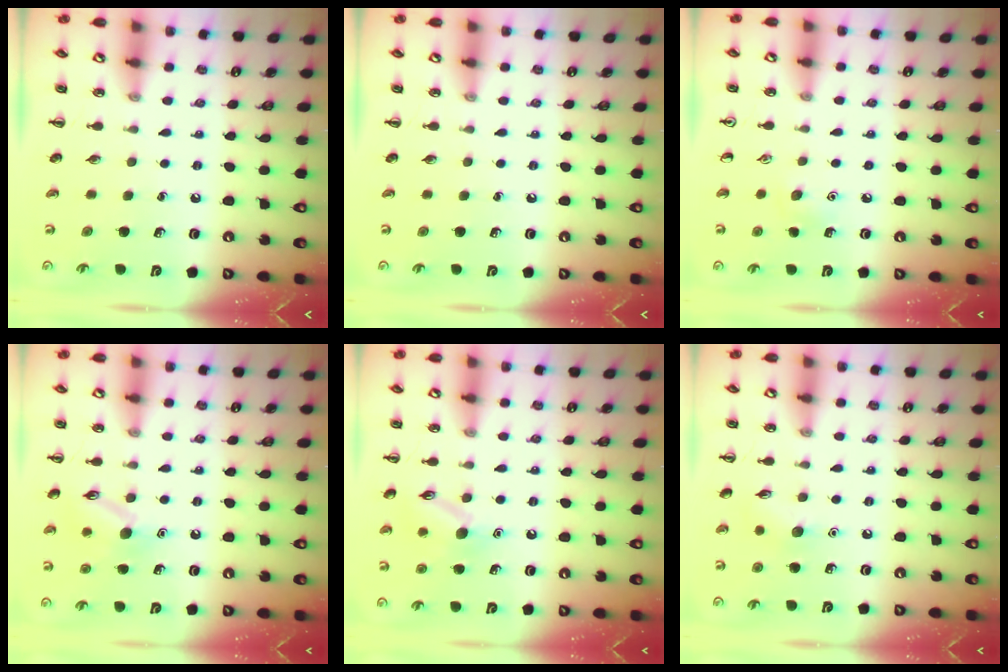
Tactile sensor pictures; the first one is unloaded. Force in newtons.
{"total": 0.0}
{"total": 5.5, "press": 5.3, "slide": 1.5}
{"total": 10.2, "press": 10.2, "slide": 0.6}
{"total": 10.2, "press": 10.2, "slide": 0.6}
{"total": 6.2, "press": 6.1, "slide": 1.2}